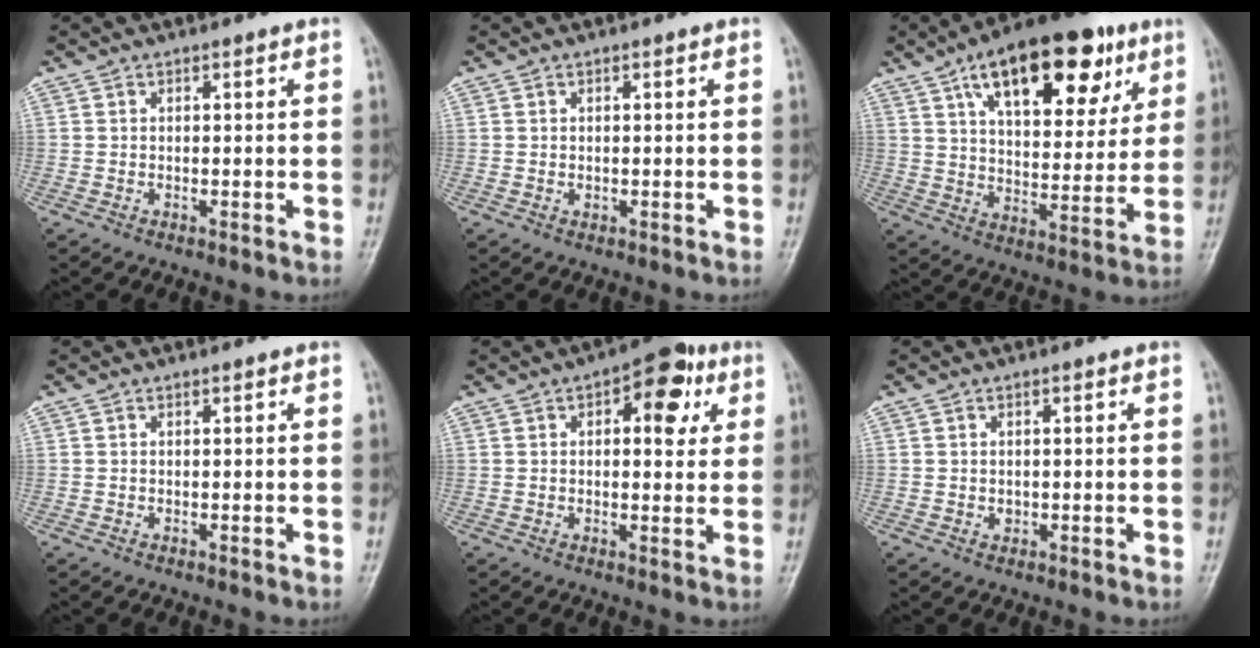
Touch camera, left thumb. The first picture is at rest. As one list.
[{"total": 0.8, "force": [0.0, 0.6, 0.5], "torque": [-0.005, 0.000, 0.001]}, {"total": 22.8, "force": [11.5, 10.7, 16.5], "torque": [-0.213, -0.019, 0.182]}, {"total": 0.0}, {"total": 9.8, "force": [3.6, 4.9, 7.7], "torque": [-0.063, 0.002, 0.038]}, {"total": 1.2, "force": [-0.1, 1.0, 0.6], "torque": [-0.005, 0.001, 0.001]}]